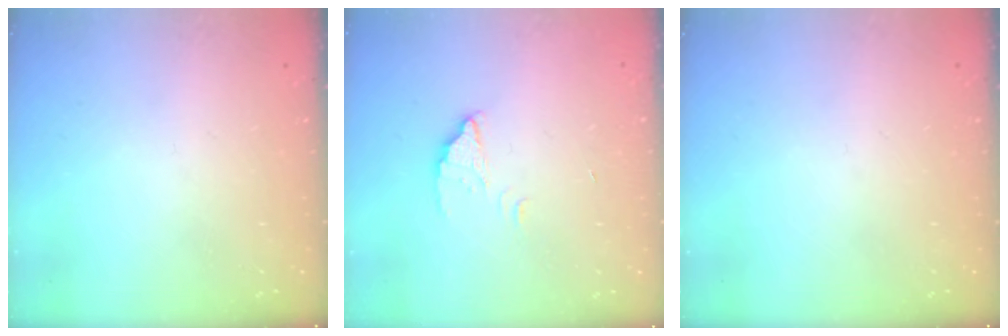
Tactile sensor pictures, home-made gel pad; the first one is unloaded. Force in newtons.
{"total": 2.6, "press": 2.6, "slide": 0.2}
{"total": 0.0}